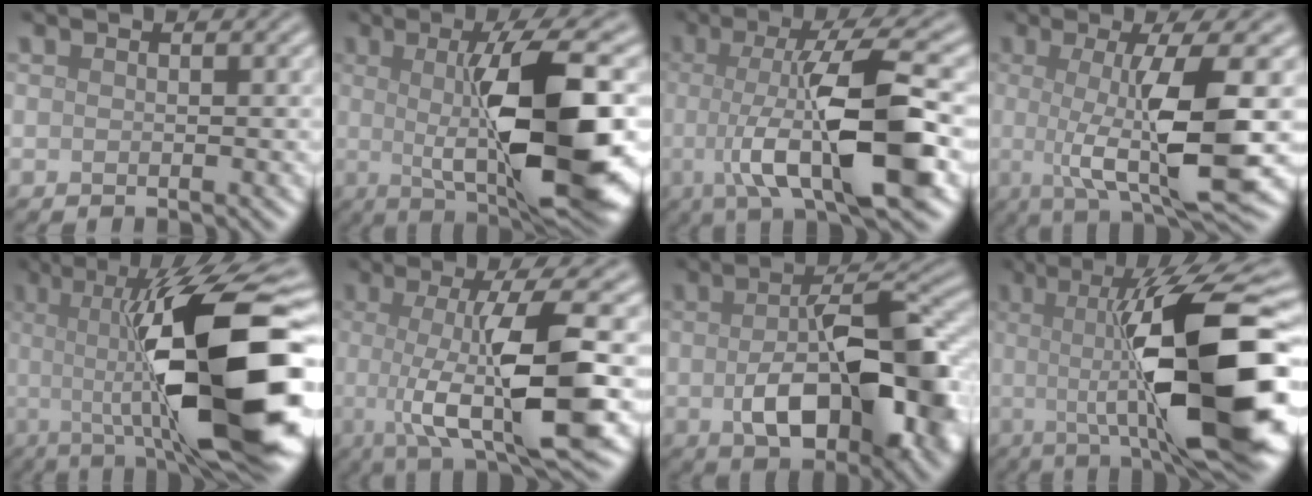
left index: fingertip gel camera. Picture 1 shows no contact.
{"total": 12.5, "force": [0.4, 3.0, 12.1], "torque": [-0.176, -0.006, 0.009]}
{"total": 11.0, "force": [-1.3, 2.7, 10.6], "torque": [-0.161, -0.003, -0.025]}
{"total": 9.2, "force": [-0.1, 1.9, 9.0], "torque": [-0.133, -0.011, 0.003]}
{"total": 17.1, "force": [0.5, 4.5, 16.5], "torque": [-0.222, 0.007, 0.002]}
{"total": 10.5, "force": [-0.6, 2.6, 10.1], "torque": [-0.153, -0.013, -0.010]}
{"total": 11.4, "force": [-2.0, 5.6, 9.8], "torque": [-0.162, -0.011, -0.031]}
{"total": 15.3, "force": [0.3, 3.9, 14.8], "torque": [-0.195, 0.000, 0.000]}